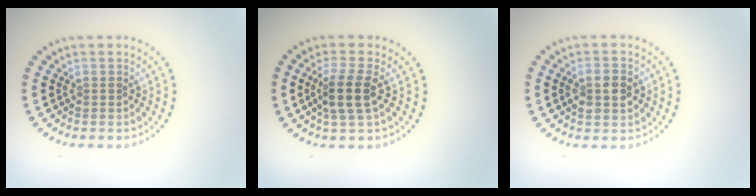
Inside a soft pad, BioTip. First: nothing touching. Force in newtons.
{"total": 3.1, "press": 2.6, "slide": 1.6}
{"total": 3.4, "press": 3.4, "slide": 0.1}